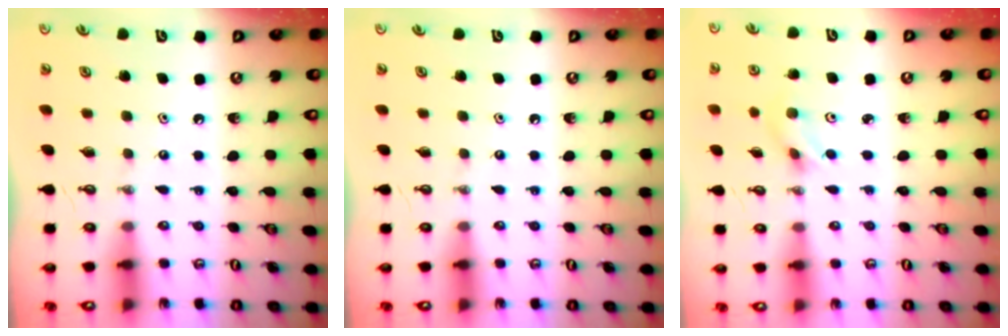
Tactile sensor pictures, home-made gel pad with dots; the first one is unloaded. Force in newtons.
{"total": 0.0}
{"total": 2.6, "press": 2.4, "slide": 0.9}